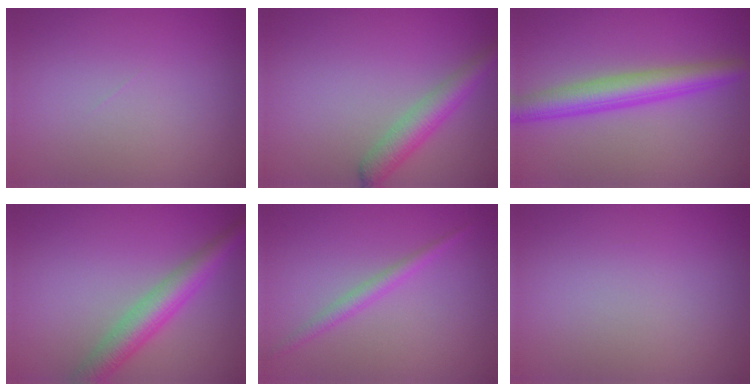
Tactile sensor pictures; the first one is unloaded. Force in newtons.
{"total": 3.3, "press": 3.3, "slide": 0.1}
{"total": 4.7, "press": 4.7, "slide": 0.2}
{"total": 4.6, "press": 4.6, "slide": 0.1}
{"total": 1.7, "press": 1.7, "slide": 0.1}
{"total": 0.0}